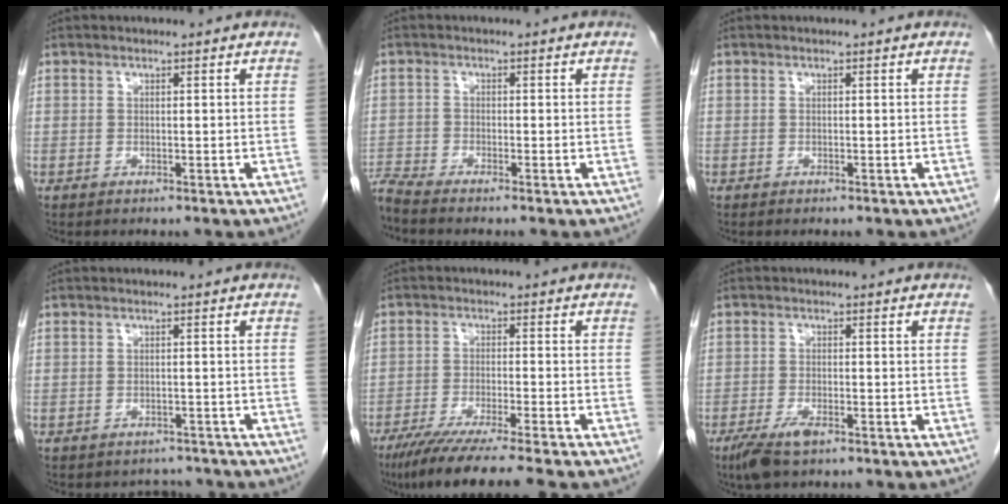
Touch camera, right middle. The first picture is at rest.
{"total": 3.0, "force": [-2.9, -0.9, 0.4], "torque": [-0.020, -0.011, -0.060]}
{"total": 0.0}
{"total": 3.2, "force": [-2.9, 1.4, -0.2], "torque": [0.001, 0.005, -0.040]}
{"total": 11.6, "force": [-9.4, -0.9, 6.7], "torque": [-0.088, -0.034, -0.147]}
{"total": 4.4, "force": [-2.9, 1.2, 3.1], "torque": [-0.067, -0.007, -0.051]}